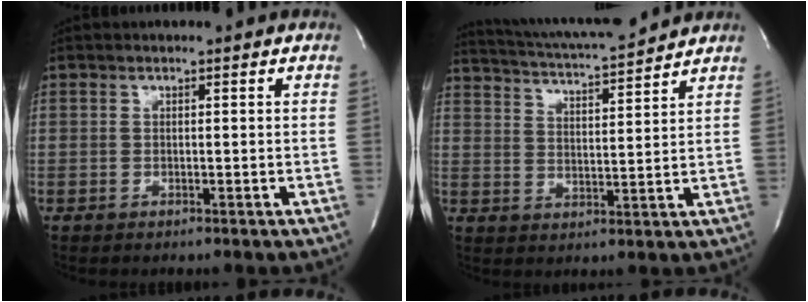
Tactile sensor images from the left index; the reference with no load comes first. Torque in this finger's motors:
{"motor_torque": [0.69, -0.84, 0.44, 0.08]}